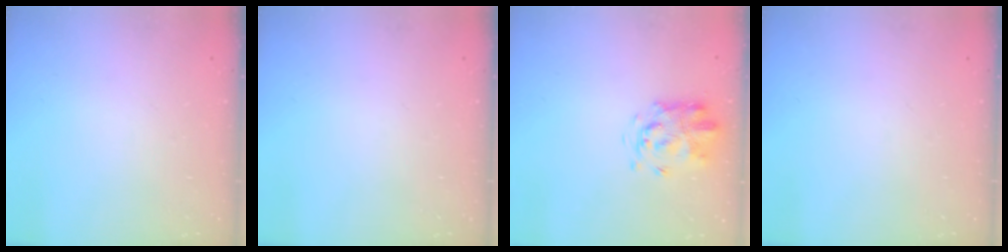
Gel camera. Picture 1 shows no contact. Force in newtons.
{"total": 0.0}
{"total": 3.6, "press": 3.5, "slide": 0.9}
{"total": 0.0}